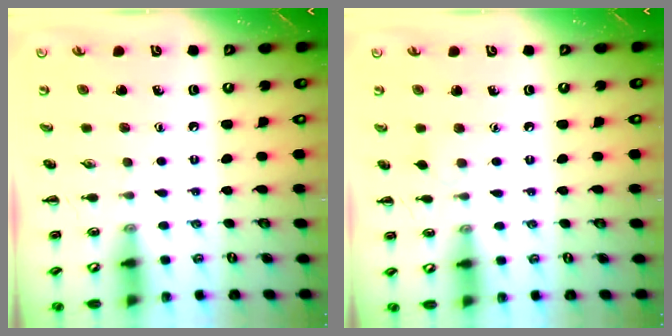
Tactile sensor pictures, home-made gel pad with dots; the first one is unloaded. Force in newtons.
{"total": 3.5, "press": 3.2, "slide": 1.2}